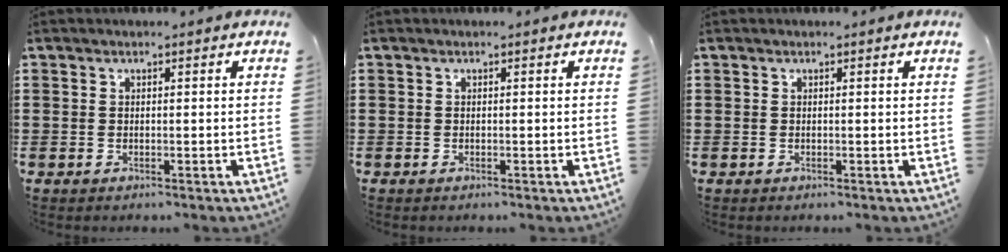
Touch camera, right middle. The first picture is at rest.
{"total": 0.0}
{"total": 0.0}